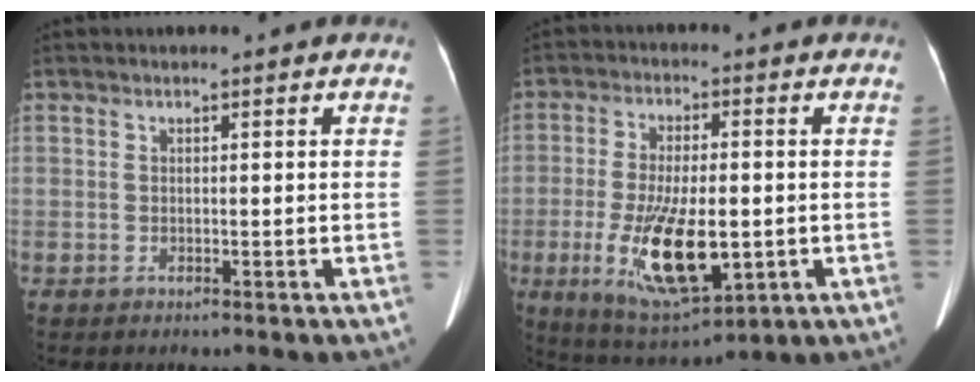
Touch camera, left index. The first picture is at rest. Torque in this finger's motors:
{"motor_torque": [1.85, 0.28, 0.36, 0.21]}